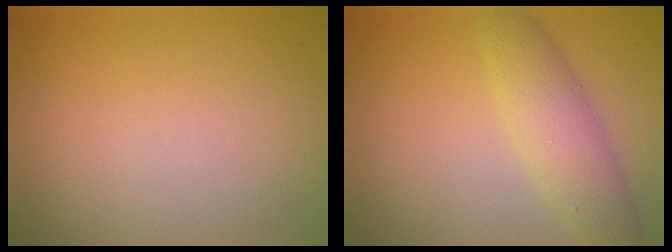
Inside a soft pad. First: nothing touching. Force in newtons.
{"total": 4.0, "press": 4.0, "slide": 0.1}